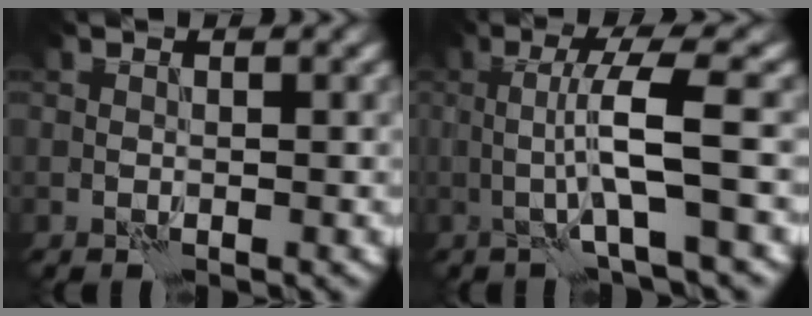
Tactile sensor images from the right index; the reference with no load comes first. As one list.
[{"total": 4.4, "force": [0.0, -0.4, 4.4], "torque": [-0.077, 0.009, -0.001]}]